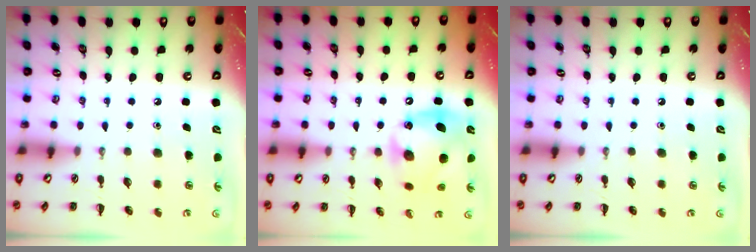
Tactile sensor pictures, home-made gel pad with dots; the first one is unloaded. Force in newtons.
{"total": 14.2, "press": 14.2, "slide": 0.9}
{"total": 0.0}